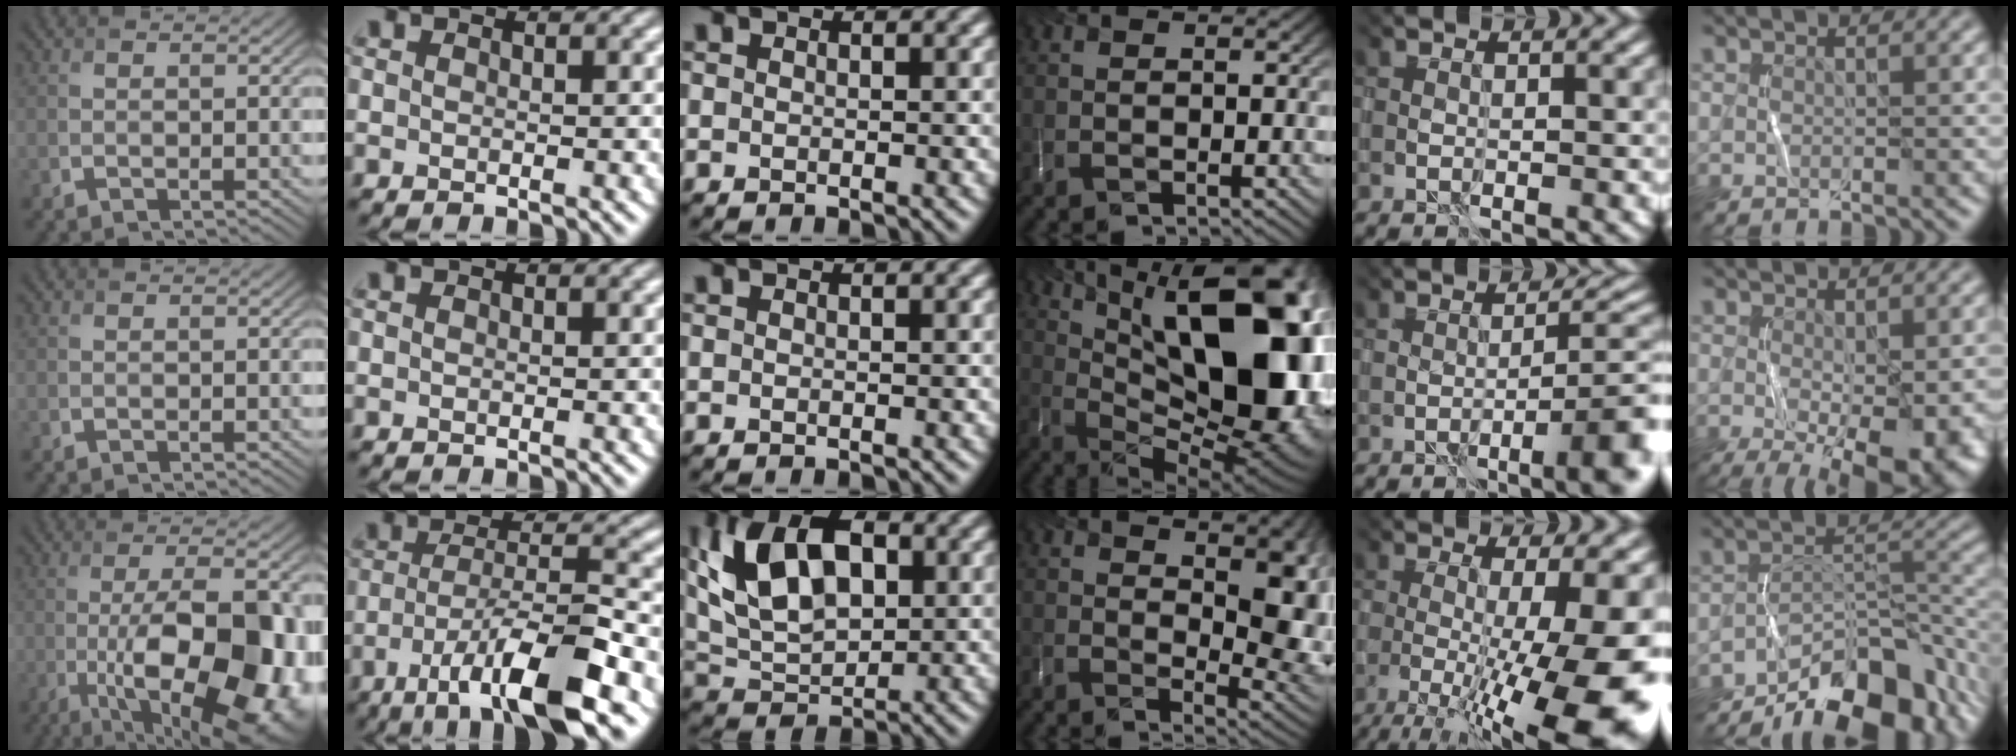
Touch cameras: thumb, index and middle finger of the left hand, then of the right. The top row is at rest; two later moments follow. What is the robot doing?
{"motion": "wrap", "object": "string"}